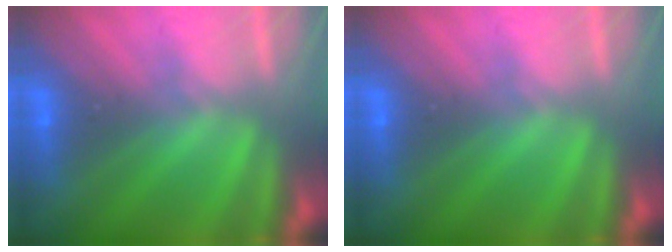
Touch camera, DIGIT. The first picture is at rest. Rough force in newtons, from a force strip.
{"total": 0.0}